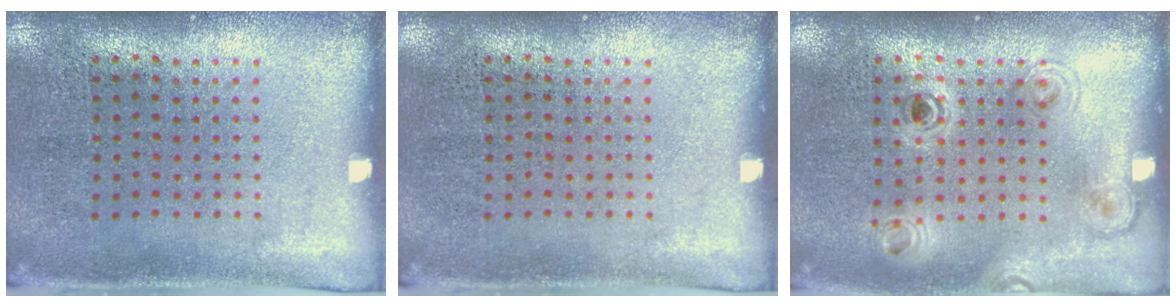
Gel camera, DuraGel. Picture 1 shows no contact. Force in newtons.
{"total": 0.0}
{"total": 1.1, "press": 1.1, "slide": 0.4}